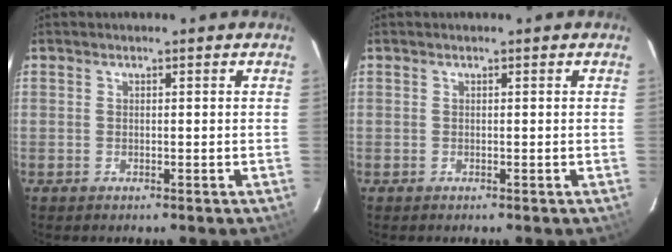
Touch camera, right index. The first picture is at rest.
{"total": 0.0}